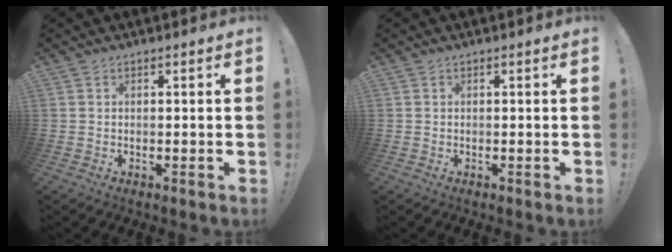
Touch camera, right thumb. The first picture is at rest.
{"total": 0.0}